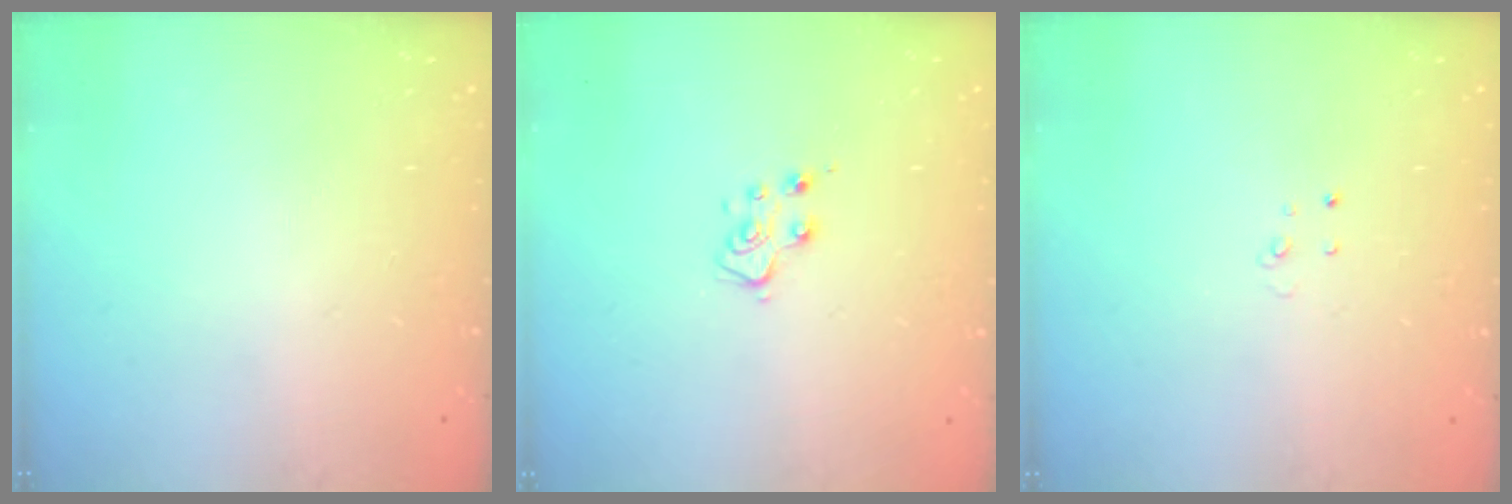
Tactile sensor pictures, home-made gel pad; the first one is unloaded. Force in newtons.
{"total": 6.2, "press": 6.1, "slide": 0.8}
{"total": 2.6, "press": 2.6, "slide": 0.2}